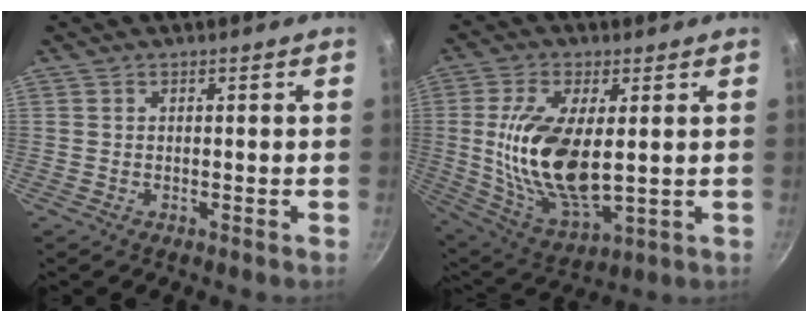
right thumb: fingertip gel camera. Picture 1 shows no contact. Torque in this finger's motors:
{"motor_torque": [1.07, 1.76, 1.83, -0.29, 0.46]}